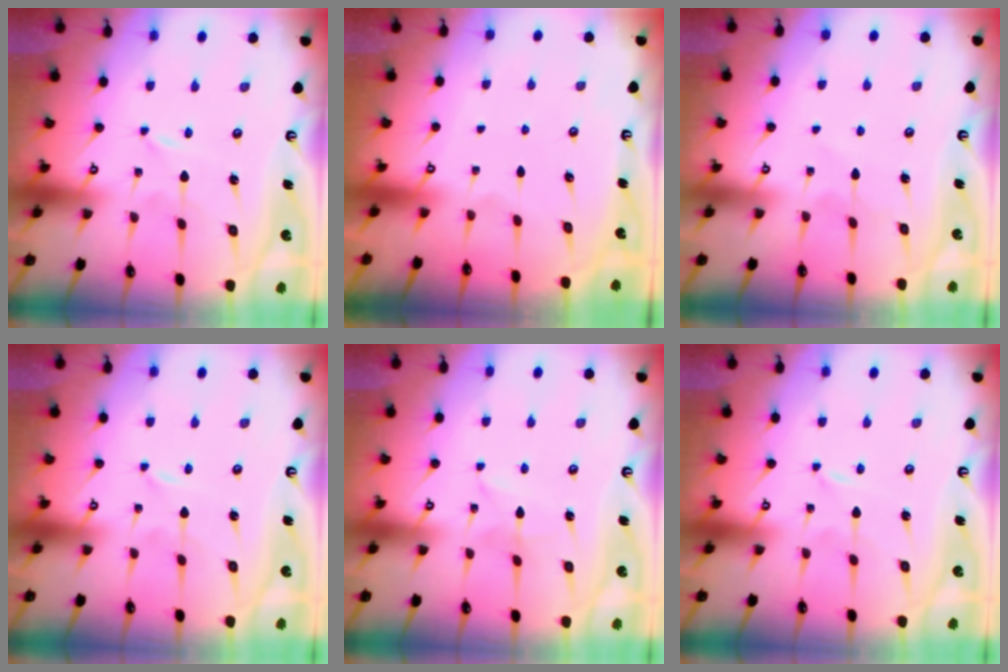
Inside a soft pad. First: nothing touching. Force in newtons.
{"total": 0.0}
{"total": 4.4, "press": 4.4, "slide": 0.5}
{"total": 0.0}
{"total": 2.1, "press": 2.1, "slide": 0.3}
{"total": 0.0}